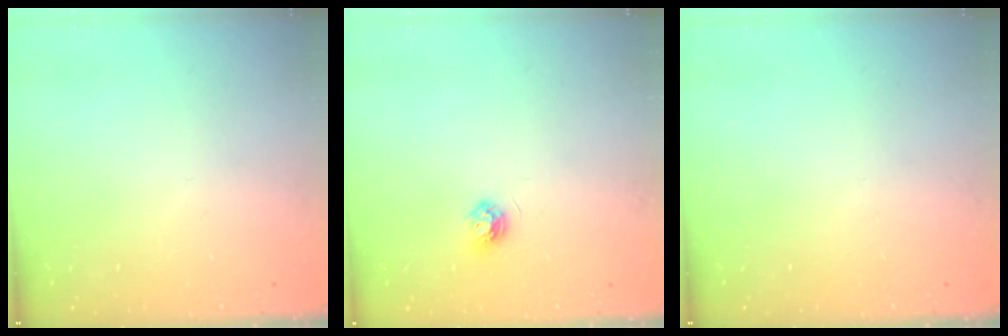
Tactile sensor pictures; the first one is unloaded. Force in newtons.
{"total": 4.5, "press": 4.5, "slide": 0.7}
{"total": 0.0}